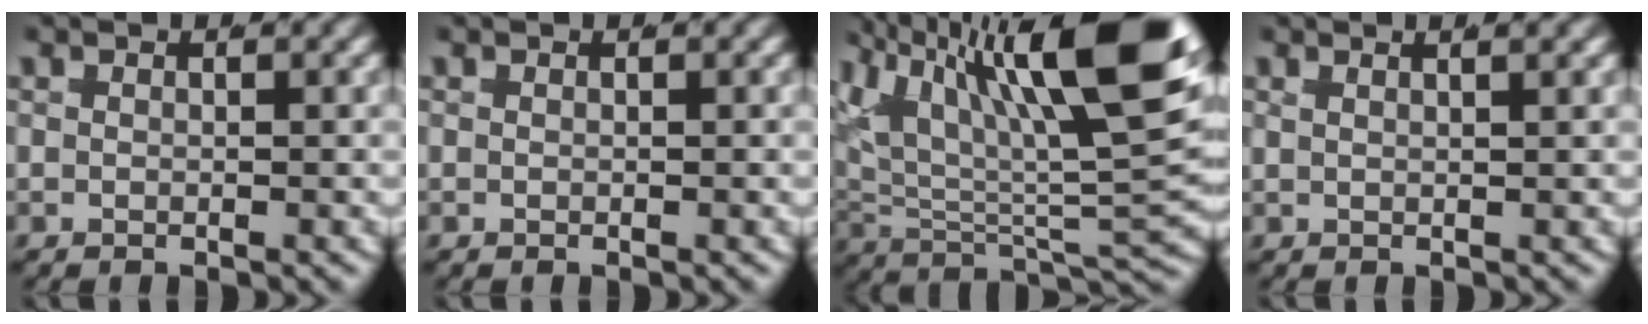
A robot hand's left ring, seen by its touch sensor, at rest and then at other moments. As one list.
[{"total": 0.0}, {"total": 14.7, "force": [4.8, 6.7, 12.1], "torque": [-0.195, 0.010, 0.065]}, {"total": 2.0, "force": [1.5, 0.5, 1.2], "torque": [-0.011, 0.012, 0.020]}]